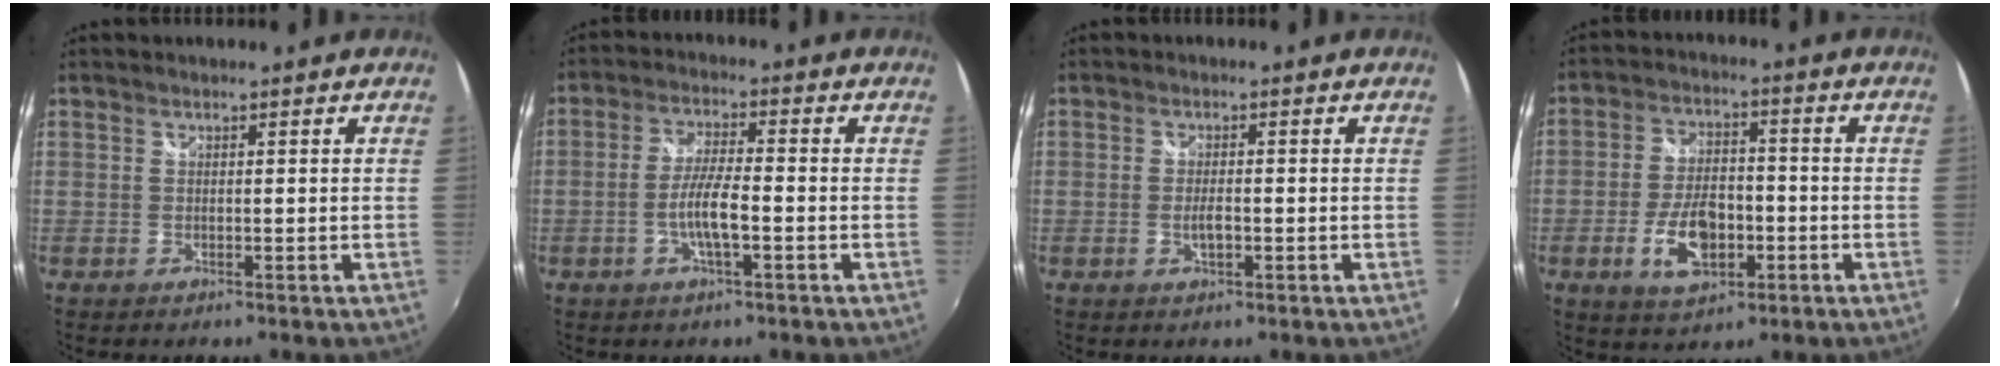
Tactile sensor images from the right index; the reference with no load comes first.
{"total": 6.3, "force": [-2.1, 0.9, 5.8], "torque": [-0.116, -0.001, -0.040]}
{"total": 2.5, "force": [-0.7, 0.9, 2.2], "torque": [-0.041, -0.003, -0.012]}
{"total": 10.2, "force": [-3.5, 5.4, 7.9], "torque": [-0.155, 0.003, -0.053]}